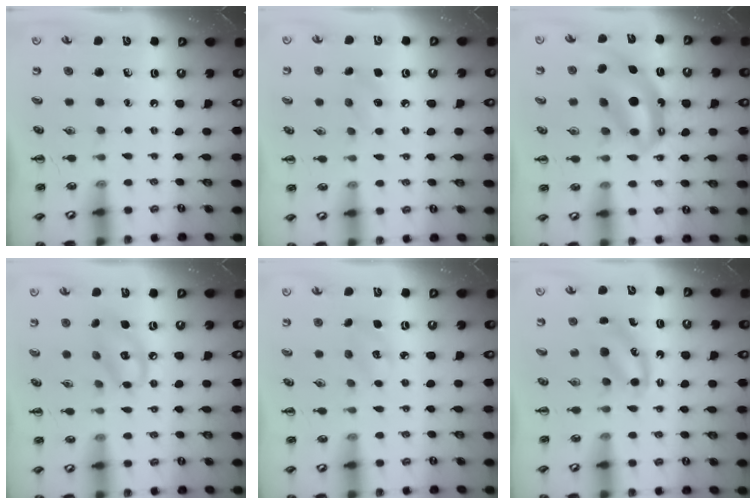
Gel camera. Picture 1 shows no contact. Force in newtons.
{"total": 7.4, "press": 7.2, "slide": 1.6}
{"total": 10.9, "press": 10.5, "slide": 3.0}
{"total": 9.7, "press": 9.5, "slide": 1.7}
{"total": 4.2, "press": 4.0, "slide": 1.2}
{"total": 4.9, "press": 4.7, "slide": 1.3}